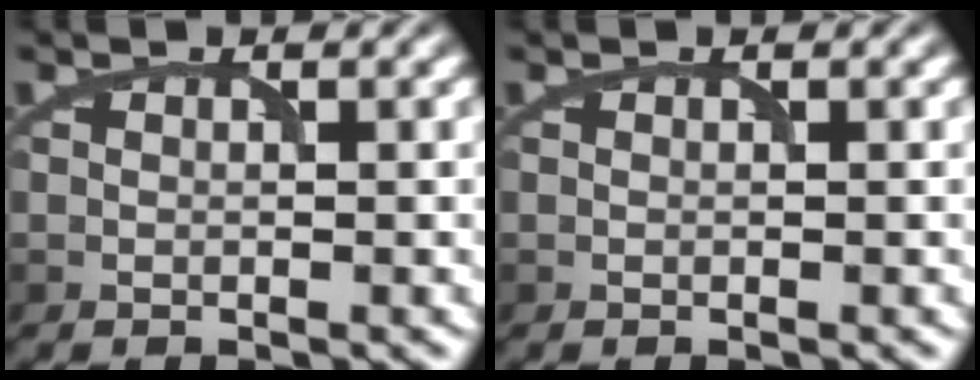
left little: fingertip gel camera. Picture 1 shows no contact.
{"total": 0.0}